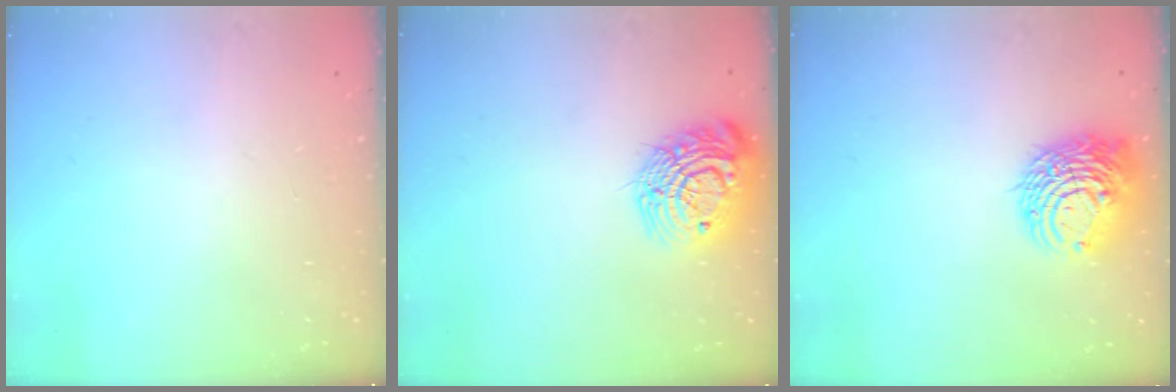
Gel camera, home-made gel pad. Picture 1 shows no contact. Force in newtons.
{"total": 16.2, "press": 16.1, "slide": 1.4}
{"total": 10.6, "press": 10.5, "slide": 1.3}